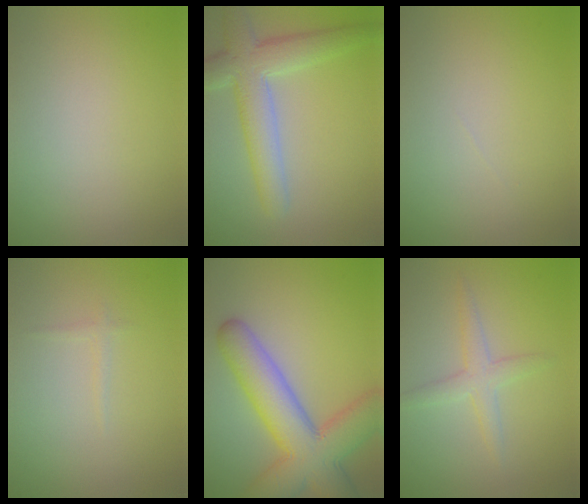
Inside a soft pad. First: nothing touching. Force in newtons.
{"total": 5.8, "press": 5.8, "slide": 0.4}
{"total": 0.0}
{"total": 0.6, "press": 0.6, "slide": 0.0}
{"total": 9.9, "press": 9.9, "slide": 0.4}
{"total": 2.3, "press": 2.3, "slide": 0.1}